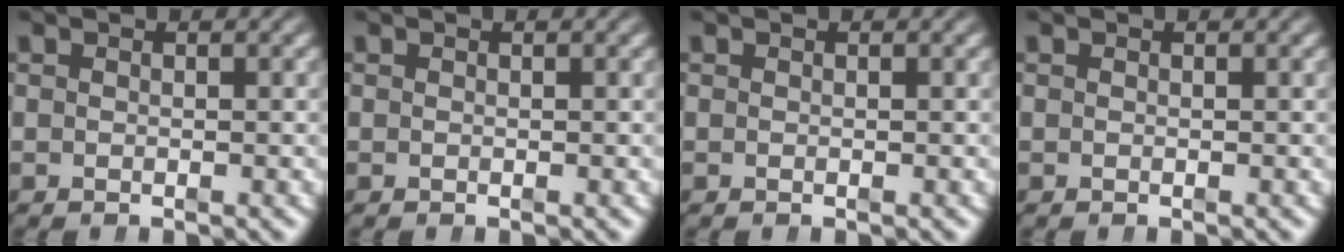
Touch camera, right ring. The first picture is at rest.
{"total": 0.0}
{"total": 0.0}
{"total": 0.0}